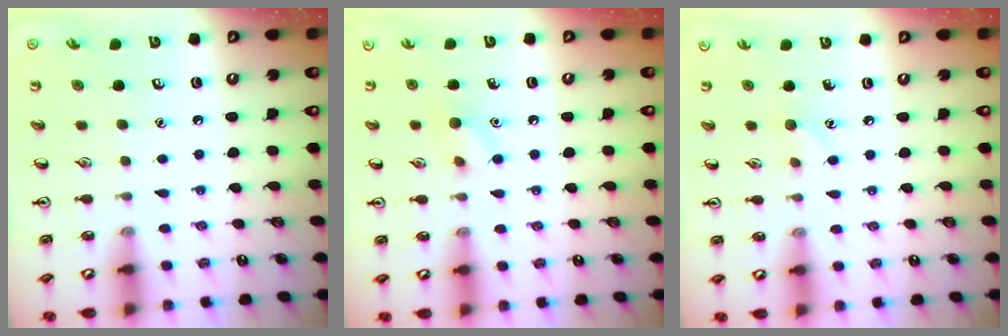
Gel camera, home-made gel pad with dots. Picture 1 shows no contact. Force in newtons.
{"total": 6.8, "press": 6.6, "slide": 1.4}
{"total": 5.2, "press": 5.0, "slide": 1.6}